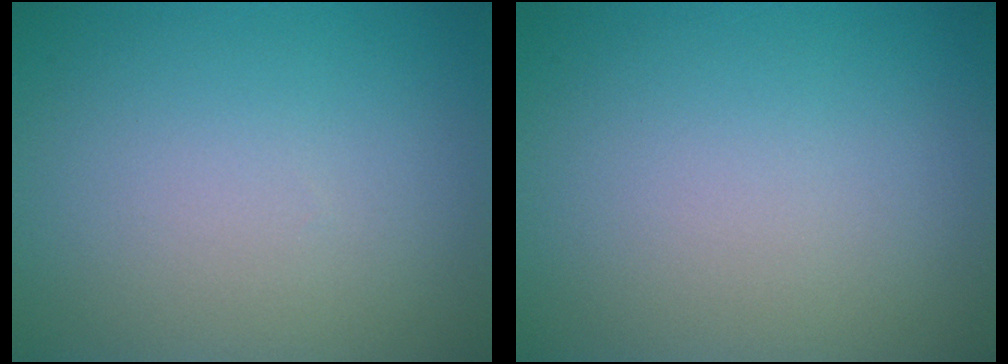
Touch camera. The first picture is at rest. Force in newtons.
{"total": 0.0}